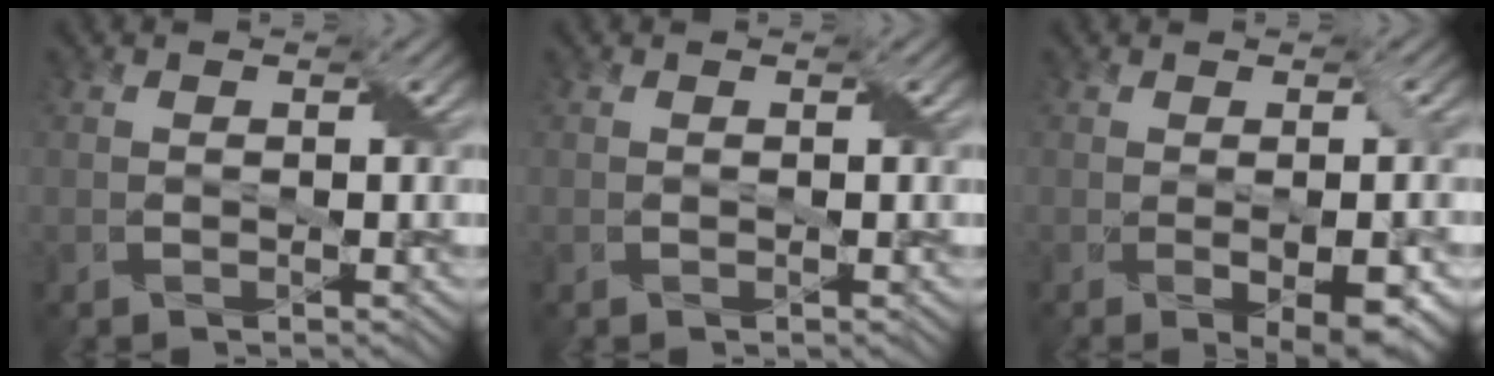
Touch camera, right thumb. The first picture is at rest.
{"total": 0.0}
{"total": 5.0, "force": [-1.2, 1.5, 4.7], "torque": [-0.073, -0.013, -0.006]}